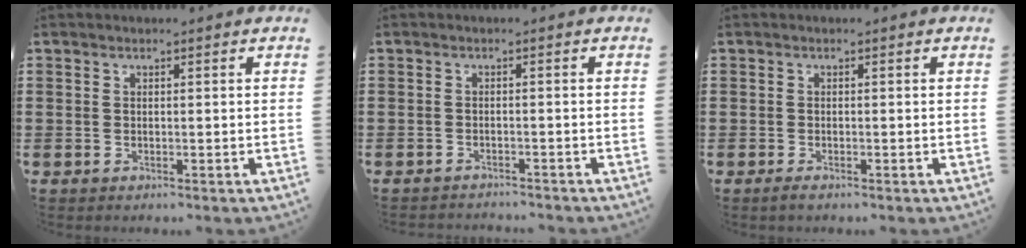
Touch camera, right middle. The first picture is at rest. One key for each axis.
{"total": 1.5, "fx": -1.5, "fy": 0.0, "fz": 0.0, "tx": -0.005, "ty": 0.000, "tz": -0.032}
{"total": 0.7, "fx": -0.5, "fy": 0.1, "fz": 0.5, "tx": -0.011, "ty": -0.006, "tz": -0.007}